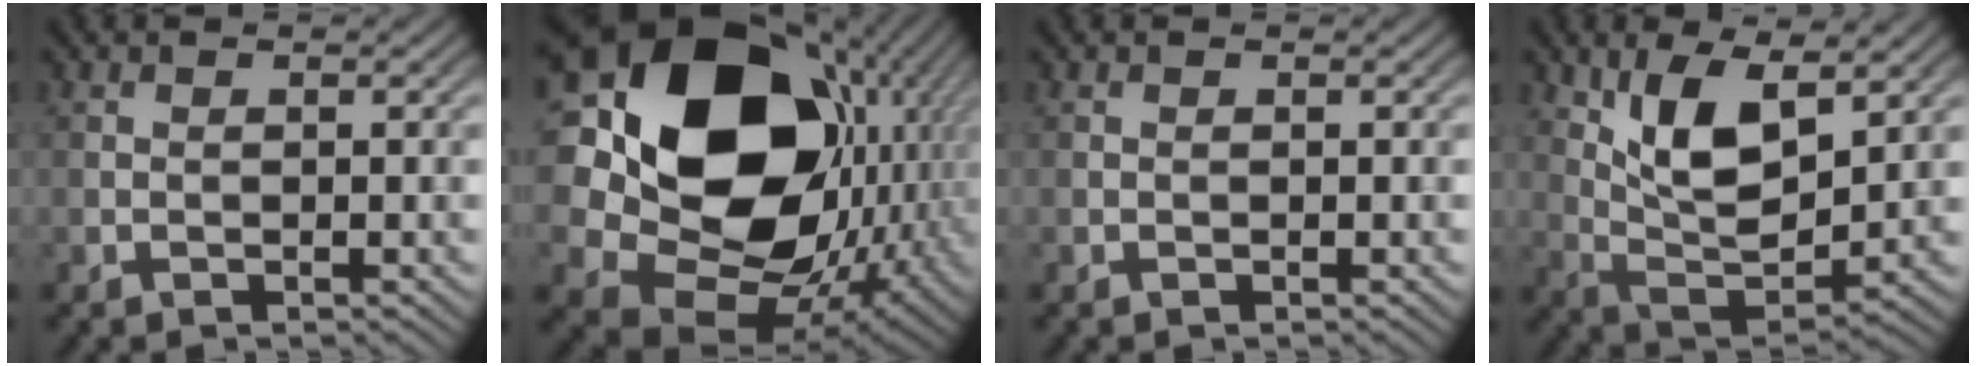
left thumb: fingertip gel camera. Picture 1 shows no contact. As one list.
[{"total": 22.5, "force": [4.6, 17.3, 13.6], "torque": [-0.313, -0.024, 0.124]}, {"total": 0.0}, {"total": 9.4, "force": [4.4, 4.0, 7.3], "torque": [-0.149, -0.002, 0.089]}]